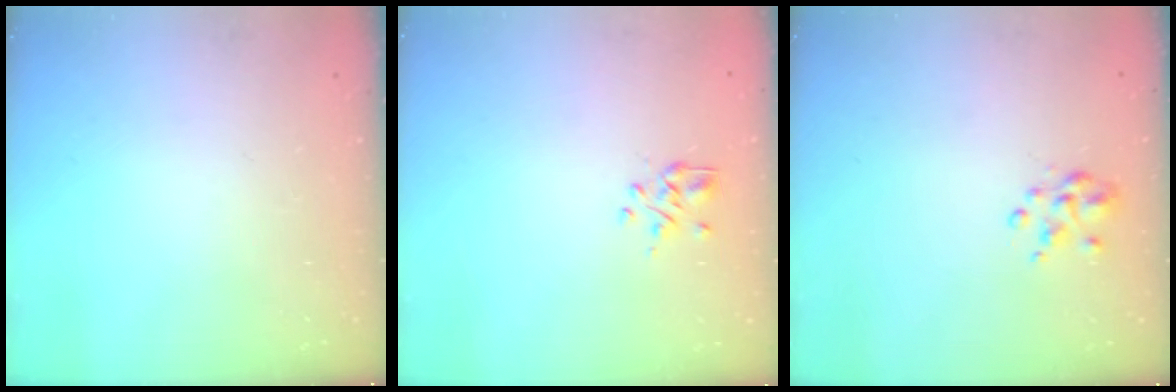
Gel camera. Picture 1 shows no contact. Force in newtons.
{"total": 2.3, "press": 2.1, "slide": 0.9}
{"total": 3.0, "press": 2.9, "slide": 1.1}